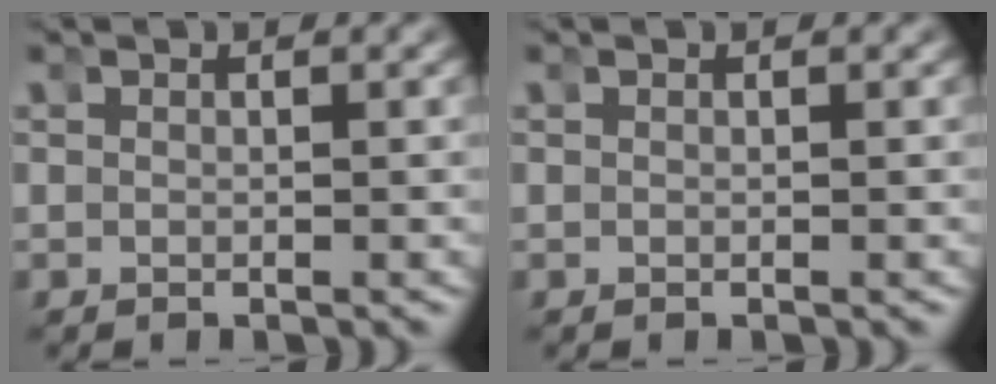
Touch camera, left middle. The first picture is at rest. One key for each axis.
{"total": 0.0}